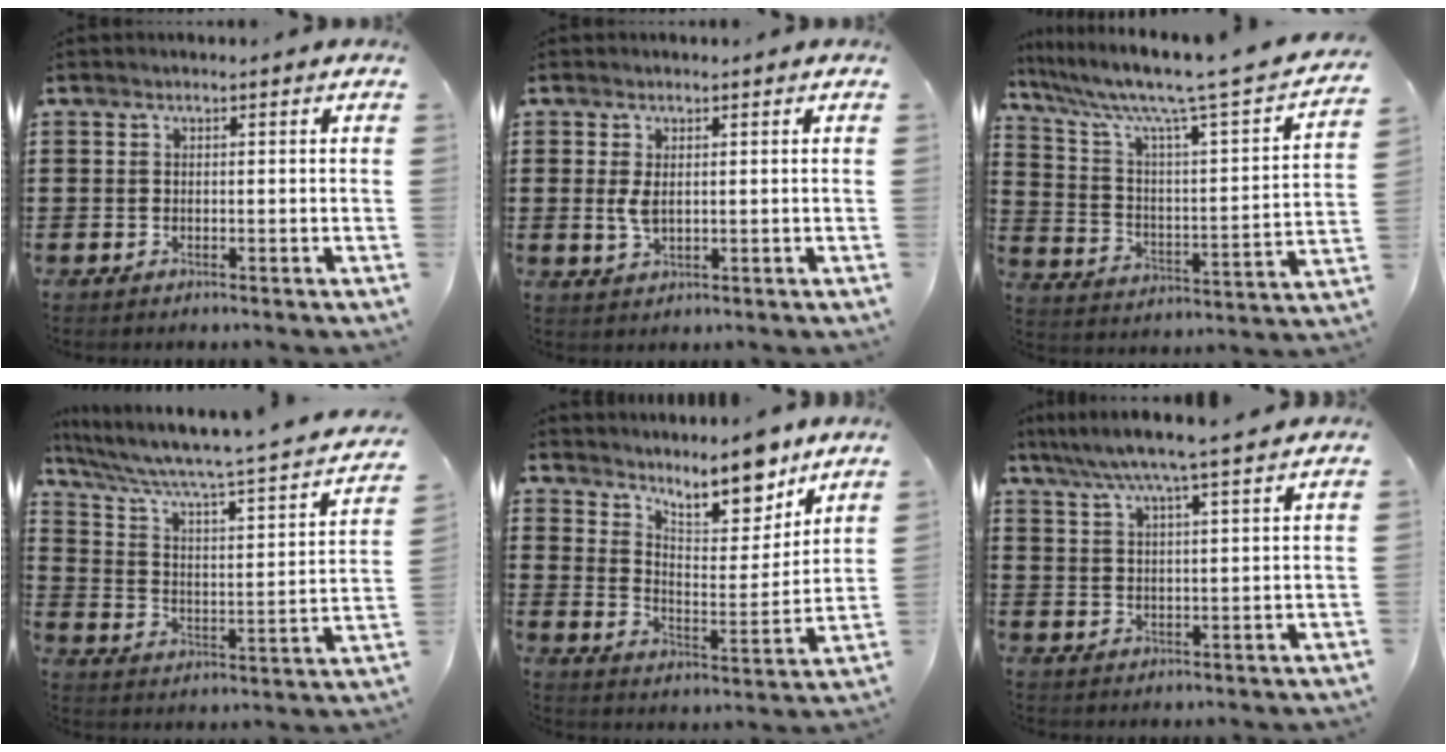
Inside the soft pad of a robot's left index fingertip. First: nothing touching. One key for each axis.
{"total": 2.9, "fx": 0.3, "fy": 1.4, "fz": 2.5, "tx": -0.066, "ty": -0.001, "tz": -0.001}
{"total": 8.3, "fx": 6.4, "fy": 0.1, "fz": 5.3, "tx": -0.129, "ty": -0.055, "tz": 0.096}
{"total": 5.6, "fx": 4.3, "fy": 0.2, "fz": 3.7, "tx": -0.091, "ty": -0.045, "tz": 0.064}
{"total": 10.6, "fx": 9.1, "fy": 2.7, "fz": 4.7, "tx": -0.071, "ty": -0.062, "tz": 0.159}
{"total": 5.9, "fx": 5.0, "fy": -0.8, "fz": 2.9, "tx": -0.074, "ty": -0.024, "tz": 0.086}